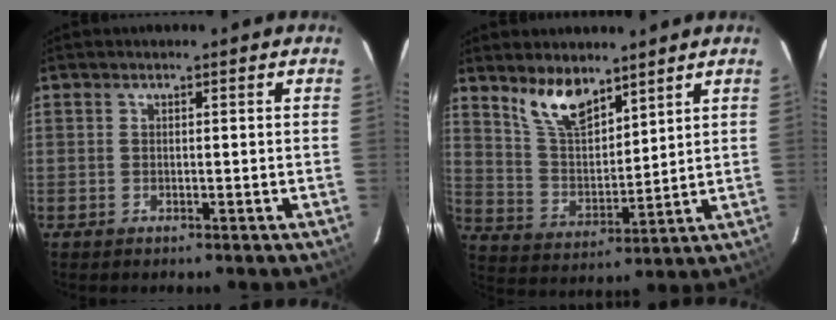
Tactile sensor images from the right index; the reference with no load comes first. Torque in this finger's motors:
{"motor_torque": [0.83, 0.81, 0.14, 0.08]}